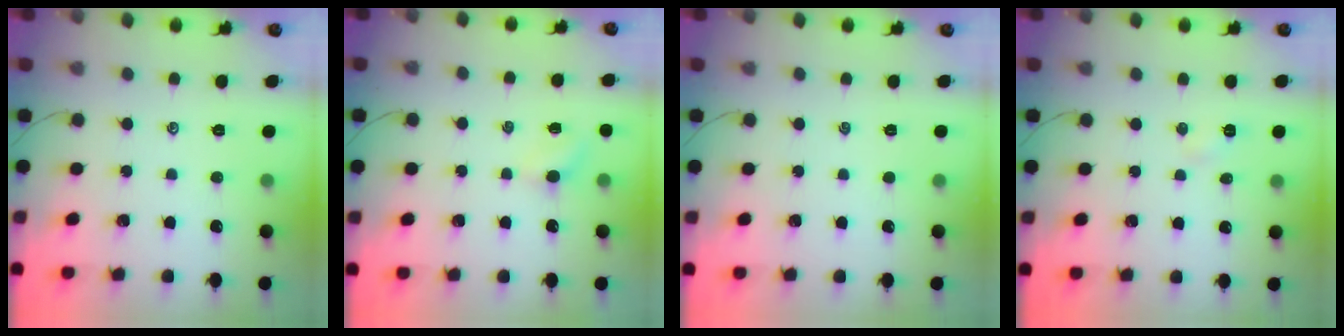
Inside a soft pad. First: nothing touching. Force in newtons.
{"total": 3.0, "press": 2.8, "slide": 0.9}
{"total": 0.0}
{"total": 2.4, "press": 2.3, "slide": 0.8}